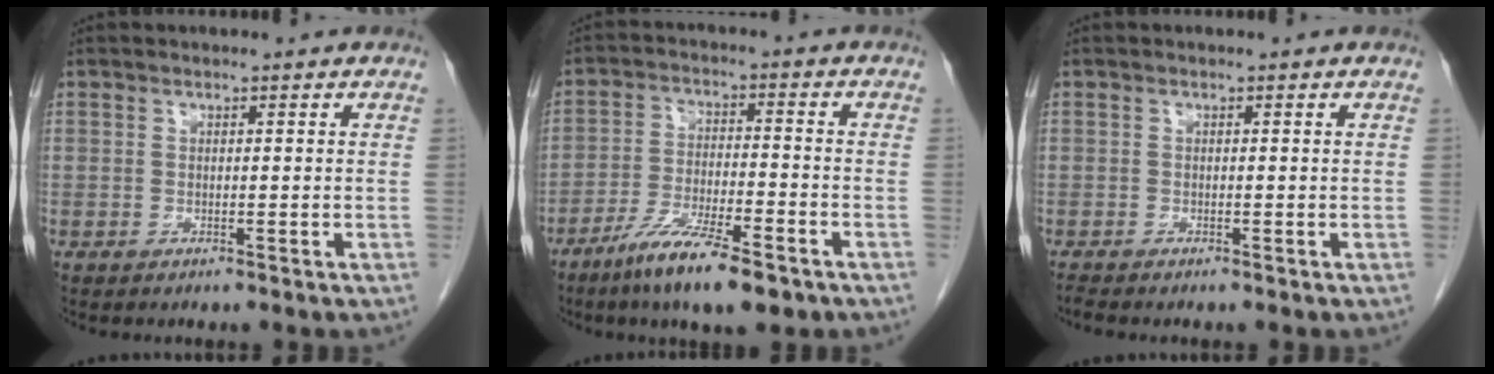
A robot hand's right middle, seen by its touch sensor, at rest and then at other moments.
{"total": 13.6, "force": [-8.8, 1.8, 10.1], "torque": [-0.170, -0.032, -0.144]}
{"total": 0.7, "force": [-0.6, -0.2, 0.1], "torque": [-0.008, -0.004, -0.014]}